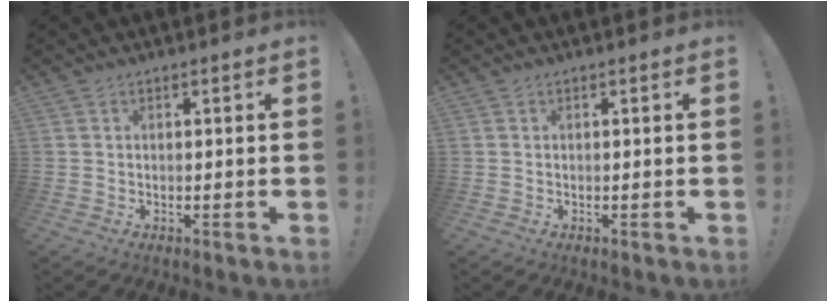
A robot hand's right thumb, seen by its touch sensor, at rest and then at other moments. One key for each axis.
{"total": 0.0}